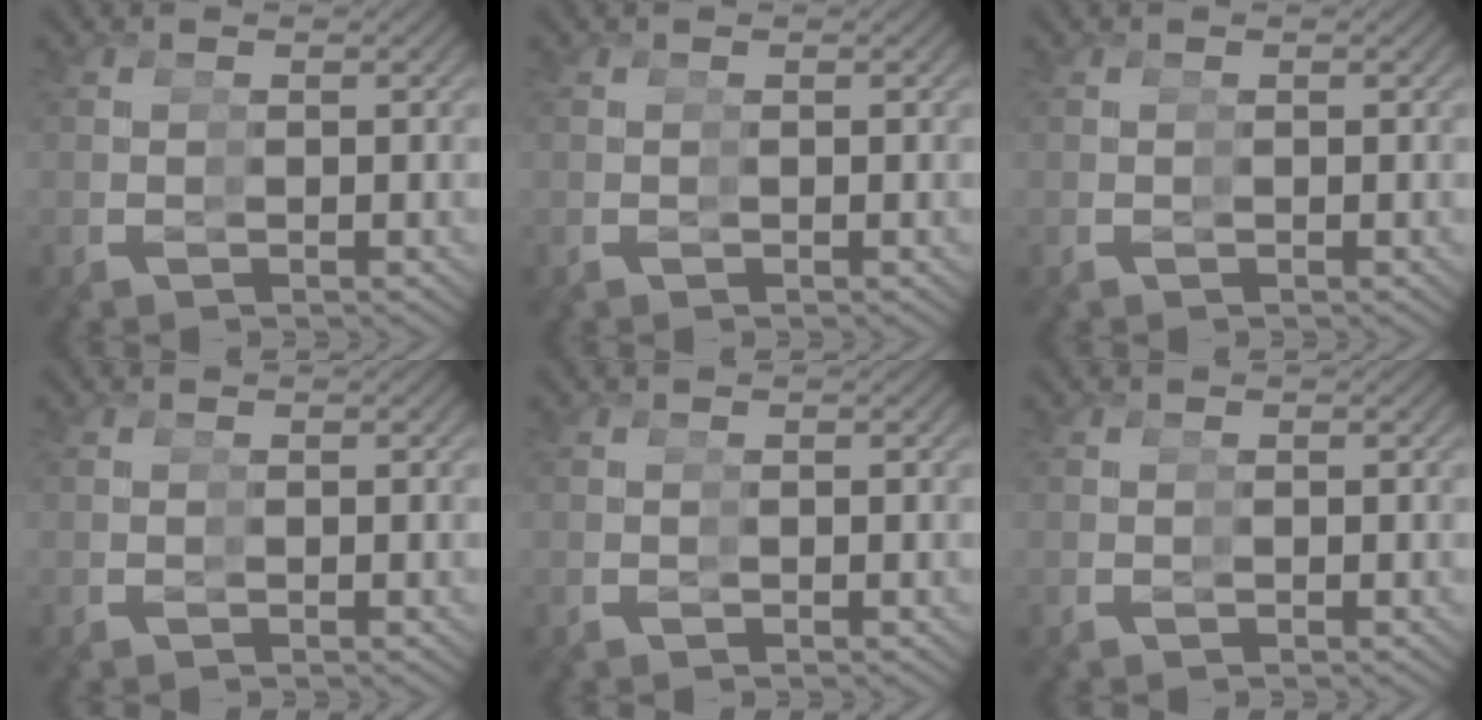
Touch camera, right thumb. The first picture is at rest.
{"total": 0.0}
{"total": 0.0}
{"total": 0.0}
{"total": 0.0}
{"total": 0.0}